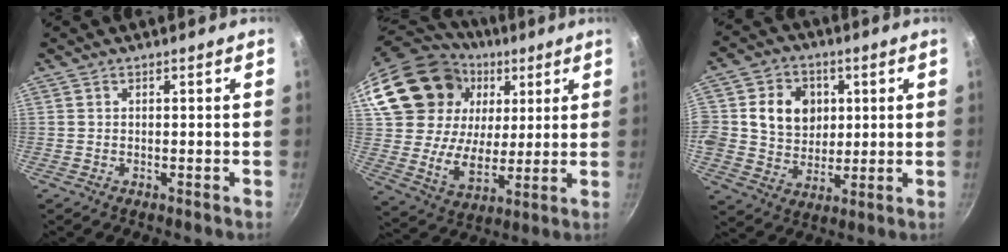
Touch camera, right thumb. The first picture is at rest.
{"total": 26.7, "force": [10.0, 20.0, 14.6], "torque": [-0.259, 0.007, 0.189]}
{"total": 13.5, "force": [2.4, 11.6, 6.5], "torque": [-0.089, 0.002, 0.037]}